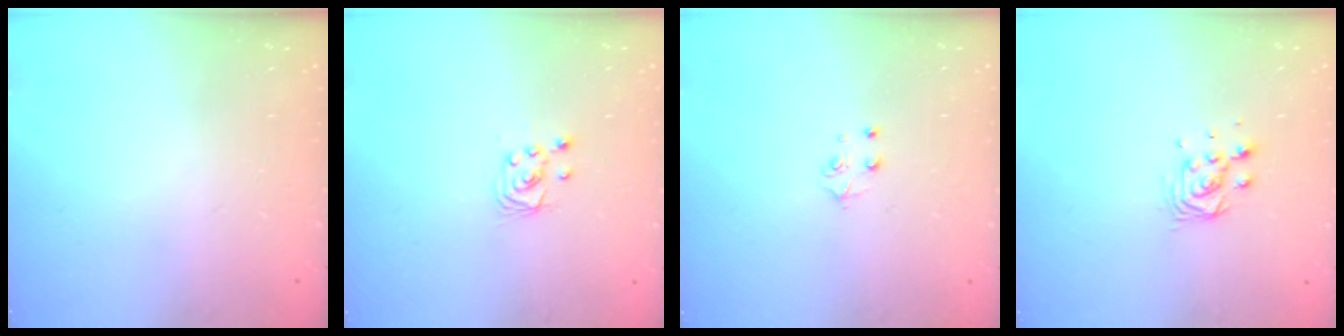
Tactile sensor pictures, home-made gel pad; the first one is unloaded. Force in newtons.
{"total": 2.4, "press": 2.4, "slide": 0.2}
{"total": 3.9, "press": 3.8, "slide": 0.5}
{"total": 5.2, "press": 5.2, "slide": 0.3}